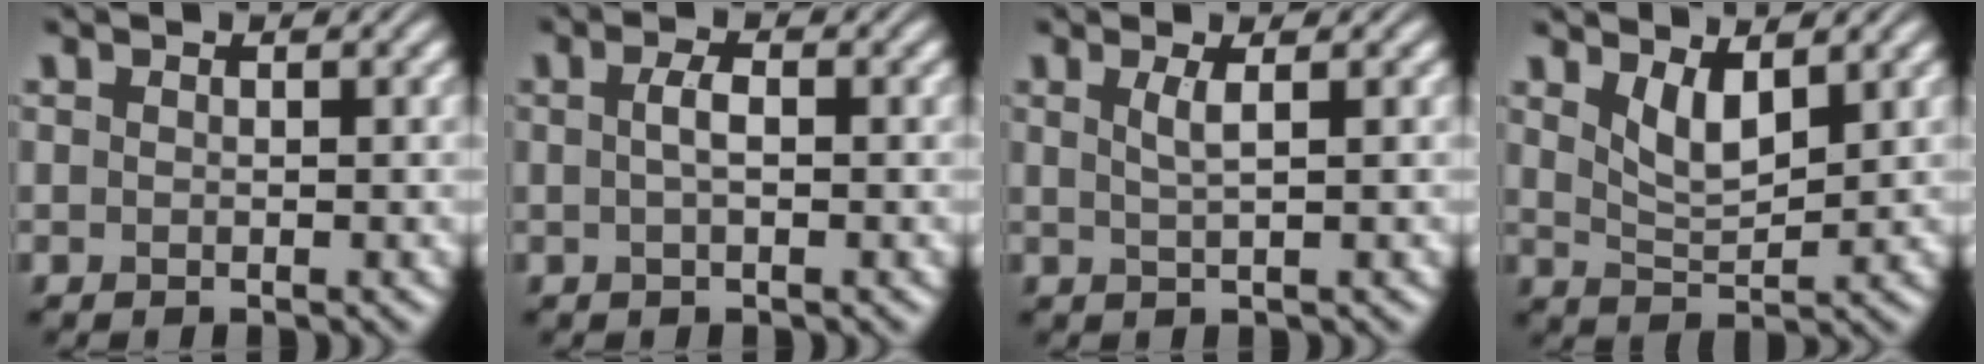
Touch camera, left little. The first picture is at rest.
{"total": 1.6, "force": [0.1, 0.5, 1.5], "torque": [-0.032, 0.004, 0.000]}
{"total": 1.7, "force": [0.6, 0.5, 1.6], "torque": [-0.027, 0.000, 0.007]}
{"total": 3.1, "force": [1.8, 1.0, 2.3], "torque": [-0.048, -0.011, 0.039]}